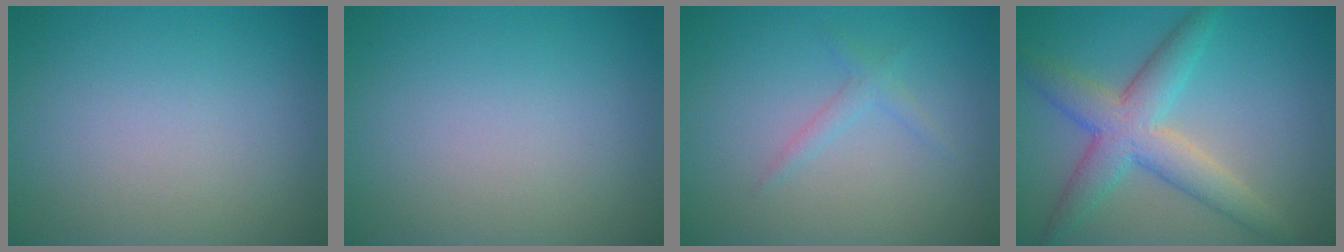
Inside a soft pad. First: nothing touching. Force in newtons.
{"total": 0.0}
{"total": 1.3, "press": 1.2, "slide": 0.1}
{"total": 5.8, "press": 5.8, "slide": 0.4}